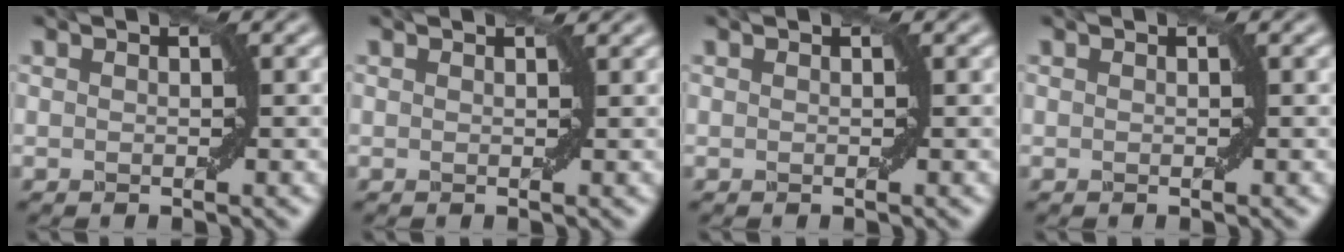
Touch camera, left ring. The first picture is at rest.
{"total": 0.7, "force": [0.7, 0.0, 0.2], "torque": [-0.004, 0.000, 0.012]}
{"total": 0.0}
{"total": 0.0}